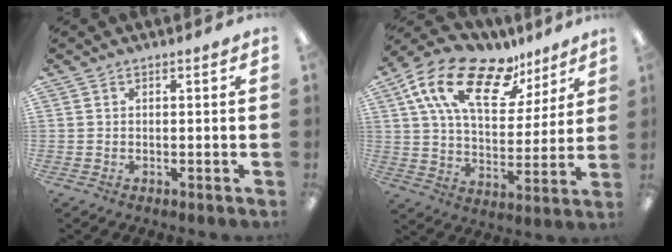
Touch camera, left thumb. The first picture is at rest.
{"total": 20.1, "force": [12.4, 9.7, 12.6], "torque": [-0.225, -0.055, 0.218]}